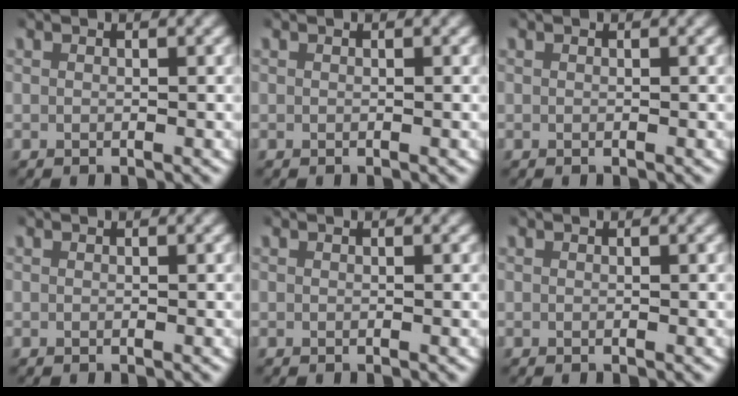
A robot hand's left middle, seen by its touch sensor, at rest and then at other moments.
{"total": 0.0}
{"total": 0.0}
{"total": 0.0}
{"total": 0.0}
{"total": 0.0}